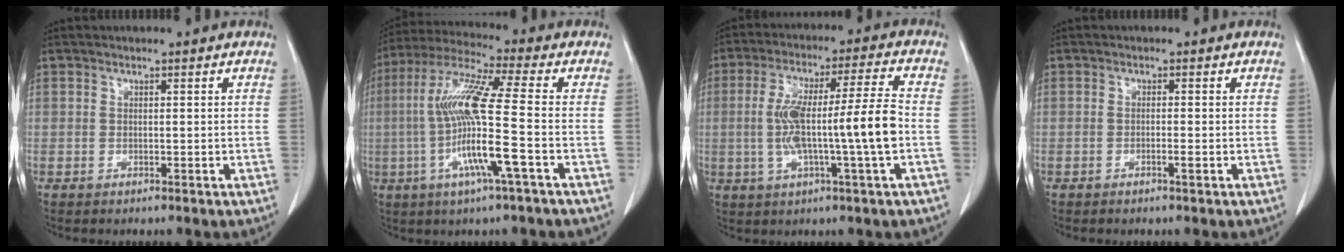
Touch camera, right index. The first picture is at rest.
{"total": 14.2, "force": [-2.8, -0.8, 13.9], "torque": [-0.282, -0.009, -0.064]}
{"total": 12.9, "force": [-1.5, -0.2, 12.8], "torque": [-0.236, 0.015, -0.028]}
{"total": 1.1, "force": [-0.6, -0.1, 0.9], "torque": [-0.020, 0.001, -0.011]}